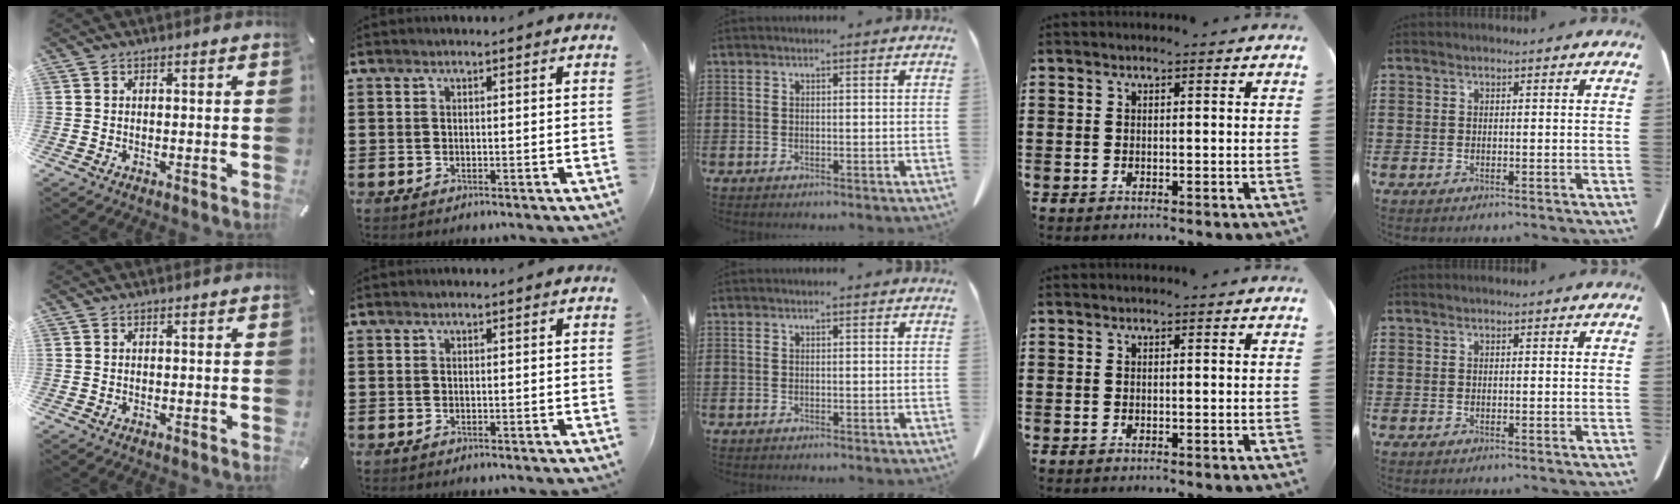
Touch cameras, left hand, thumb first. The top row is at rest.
{}